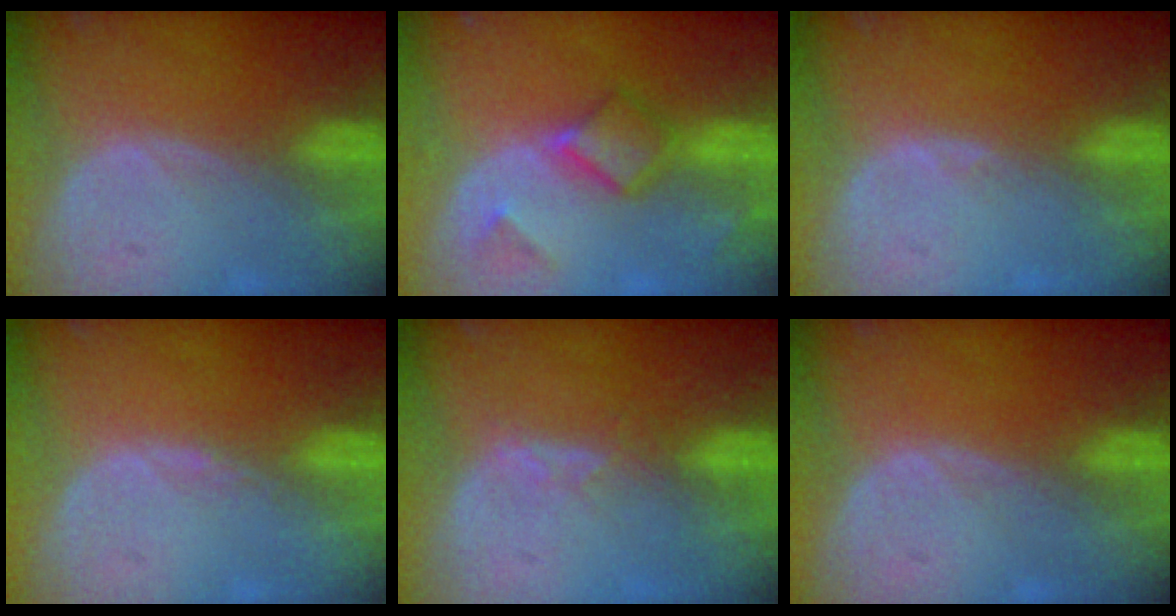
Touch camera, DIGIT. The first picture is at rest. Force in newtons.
{"total": 5.5, "press": 5.0, "slide": 2.2}
{"total": 0.6, "press": 0.5, "slide": 0.3}
{"total": 0.6, "press": 0.5, "slide": 0.4}
{"total": 2.0, "press": 1.9, "slide": 0.7}
{"total": 0.0}